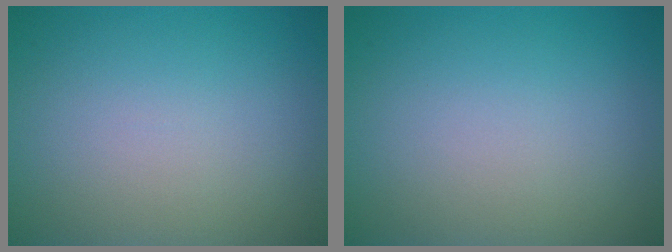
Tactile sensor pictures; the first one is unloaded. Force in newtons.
{"total": 0.0}